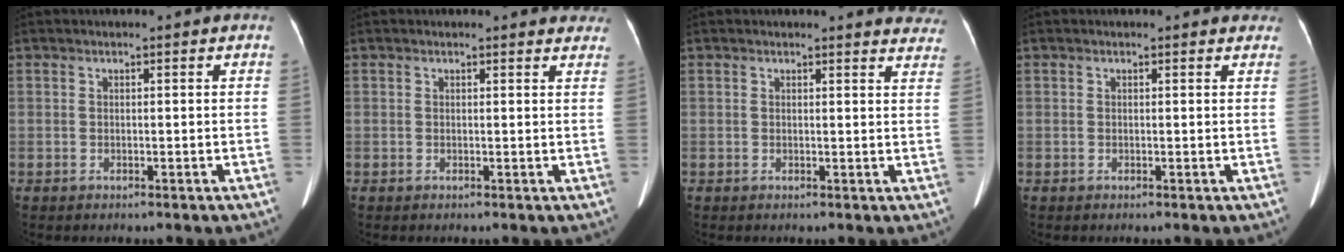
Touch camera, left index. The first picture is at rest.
{"total": 6.2, "force": [5.8, 1.8, 1.1], "torque": [0.011, -0.005, 0.037]}
{"total": 8.9, "force": [8.7, 1.6, 1.0], "torque": [0.023, -0.038, 0.057]}
{"total": 3.0, "force": [2.7, 1.2, 0.6], "torque": [0.000, 0.002, 0.012]}